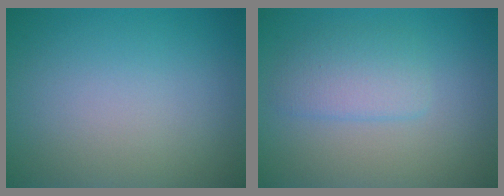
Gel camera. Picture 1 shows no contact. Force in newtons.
{"total": 2.6, "press": 2.6, "slide": 0.0}